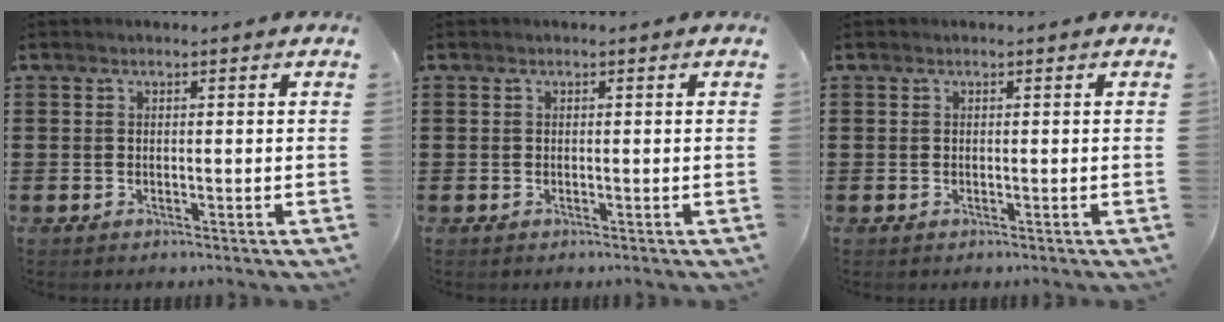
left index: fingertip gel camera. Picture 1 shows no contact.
{"total": 0.0}
{"total": 0.0}